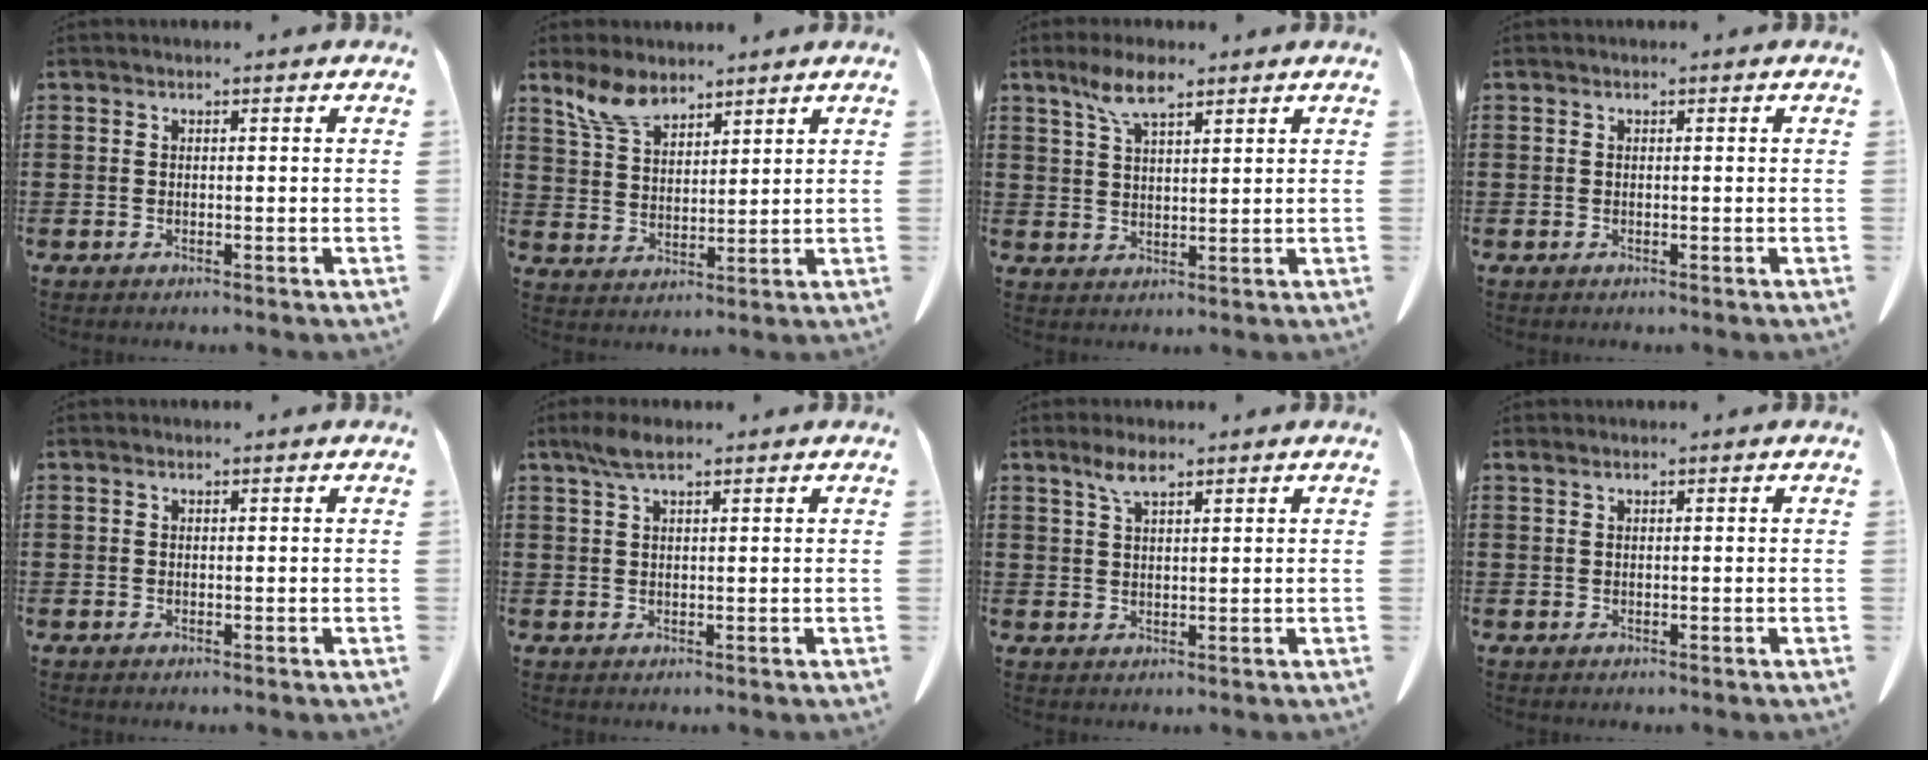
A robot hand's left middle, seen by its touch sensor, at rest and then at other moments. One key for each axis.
{"total": 6.8, "fx": 5.4, "fy": 2.9, "fz": 2.9, "tx": -0.075, "ty": -0.007, "tz": 0.103}
{"total": 5.8, "fx": 3.7, "fy": 2.1, "fz": 4.0, "tx": -0.087, "ty": 0.002, "tz": 0.068}
{"total": 0.0}
{"total": 0.0}
{"total": 3.5, "fx": 2.1, "fy": 1.0, "fz": 2.6, "tx": -0.058, "ty": 0.003, "tz": 0.038}
{"total": 3.5, "fx": 2.3, "fy": 1.1, "fz": 2.5, "tx": -0.054, "ty": 0.003, "tz": 0.042}
{"total": 0.6, "fx": 0.4, "fy": 0.1, "fz": 0.3, "tx": -0.009, "ty": -0.001, "tz": 0.009}